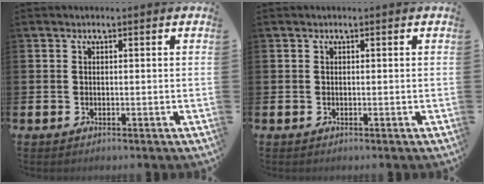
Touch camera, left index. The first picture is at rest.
{"total": 0.0}